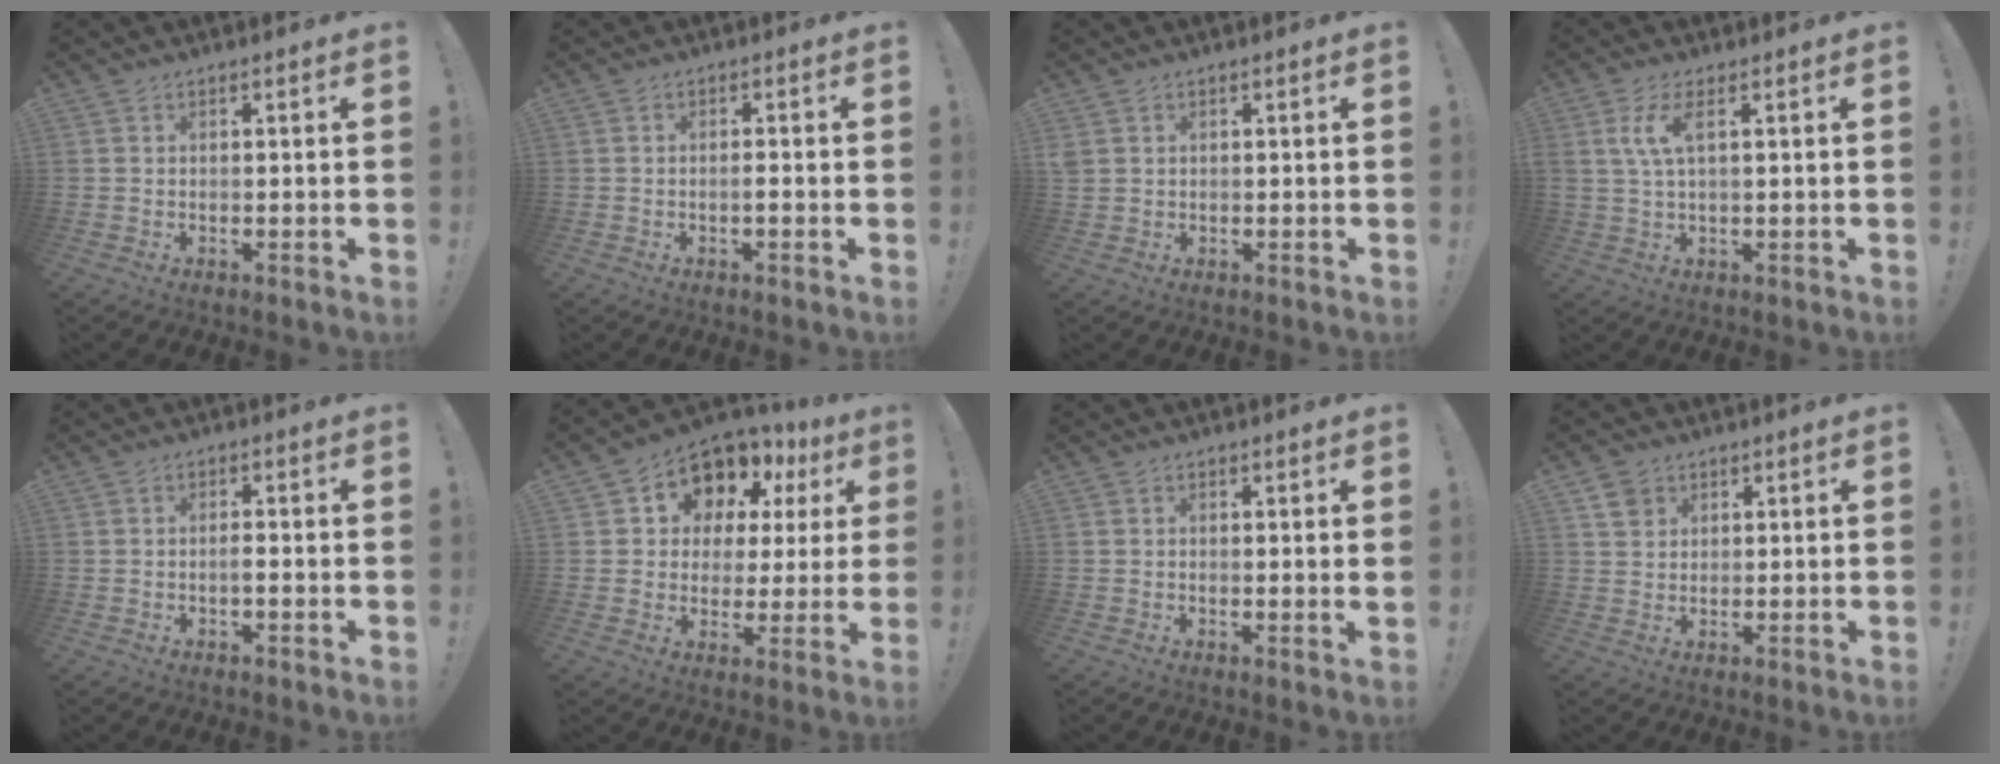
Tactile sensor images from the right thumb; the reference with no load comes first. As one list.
[{"total": 1.4, "force": [-0.9, 0.4, 1.0], "torque": [-0.020, 0.004, -0.014]}, {"total": 1.8, "force": [0.8, 1.3, 0.9], "torque": [-0.021, 0.003, 0.017]}, {"total": 6.2, "force": [2.3, 2.0, 5.4], "torque": [-0.106, -0.003, 0.037]}, {"total": 1.6, "force": [-0.9, 0.7, 1.2], "torque": [-0.018, 0.003, -0.016]}, {"total": 11.0, "force": [6.9, 7.7, 3.7], "torque": [-0.054, -0.060, 0.135]}, {"total": 1.0, "force": [0.7, -0.2, 0.7], "torque": [-0.003, -0.004, 0.010]}, {"total": 4.5, "force": [2.7, 3.5, 1.0], "torque": [-0.008, -0.012, 0.049]}]